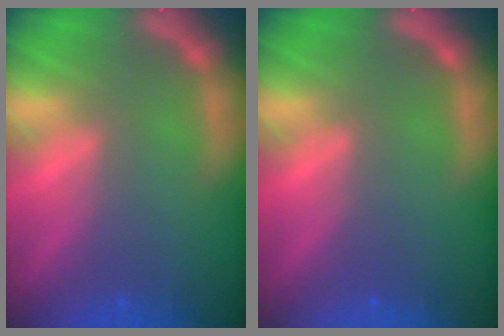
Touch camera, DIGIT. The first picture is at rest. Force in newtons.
{"total": 0.0}